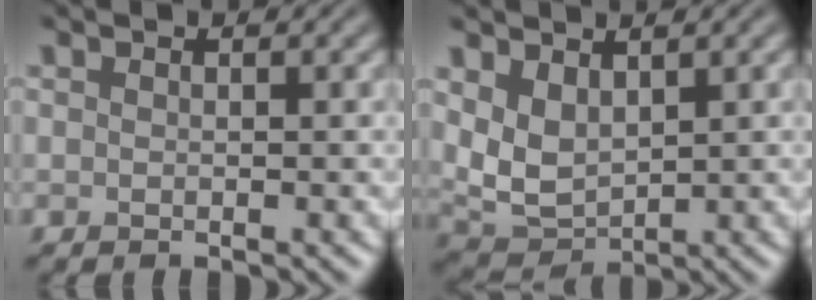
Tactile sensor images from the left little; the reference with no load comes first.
{"total": 3.9, "force": [1.3, 2.5, 2.7], "torque": [-0.065, -0.006, 0.033]}